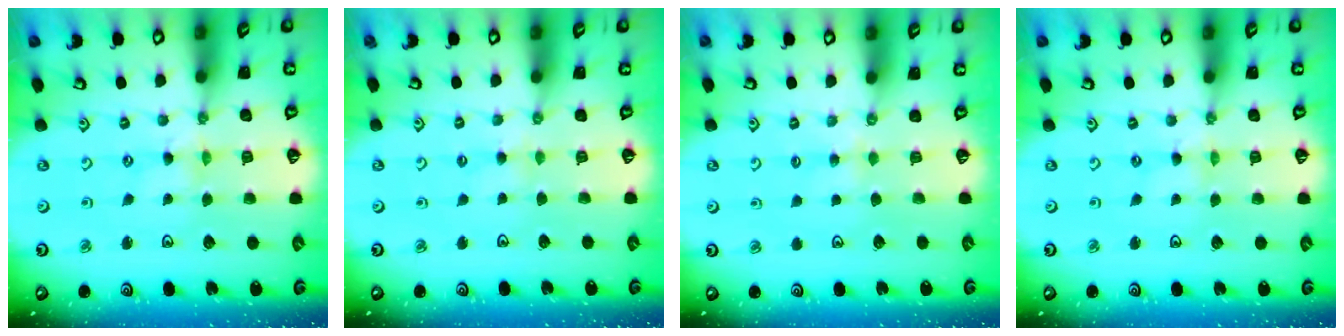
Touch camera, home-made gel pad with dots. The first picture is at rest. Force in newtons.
{"total": 1.9, "press": 1.8, "slide": 0.4}
{"total": 2.4, "press": 2.3, "slide": 0.4}
{"total": 0.0}